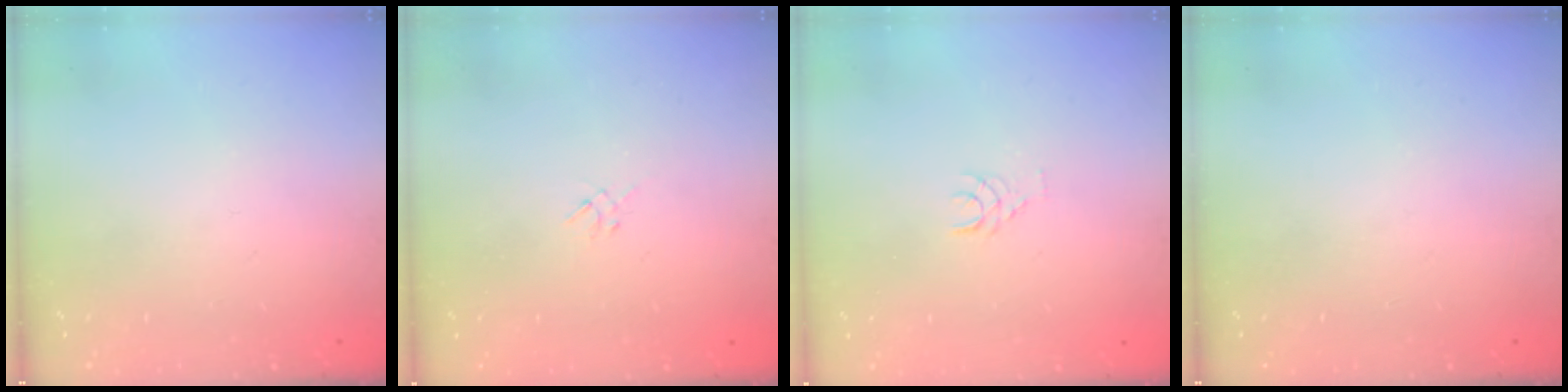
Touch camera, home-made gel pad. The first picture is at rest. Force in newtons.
{"total": 1.3, "press": 1.2, "slide": 0.5}
{"total": 3.6, "press": 3.6, "slide": 0.3}
{"total": 0.0}